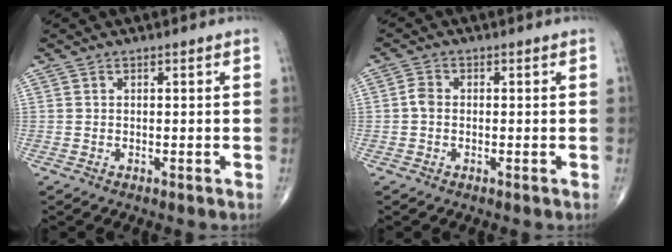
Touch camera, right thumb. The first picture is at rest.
{"total": 2.0, "force": [-0.3, 1.5, 1.3], "torque": [-0.022, 0.004, -0.011]}